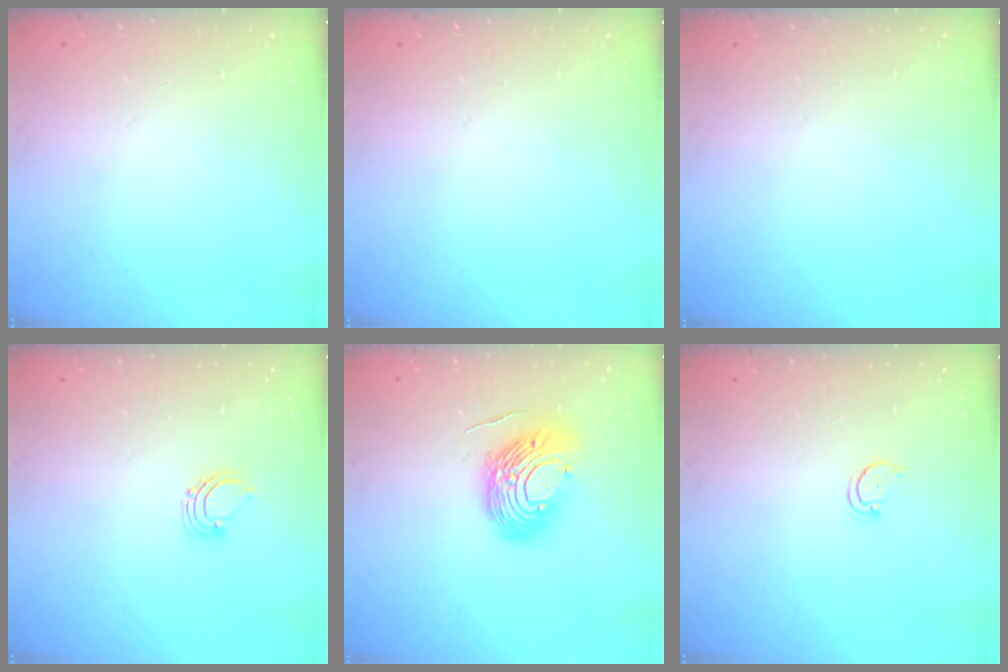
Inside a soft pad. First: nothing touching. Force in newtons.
{"total": 0.0}
{"total": 0.0}
{"total": 2.9, "press": 2.9, "slide": 0.2}
{"total": 14.9, "press": 14.8, "slide": 1.6}
{"total": 2.3, "press": 2.3, "slide": 0.2}